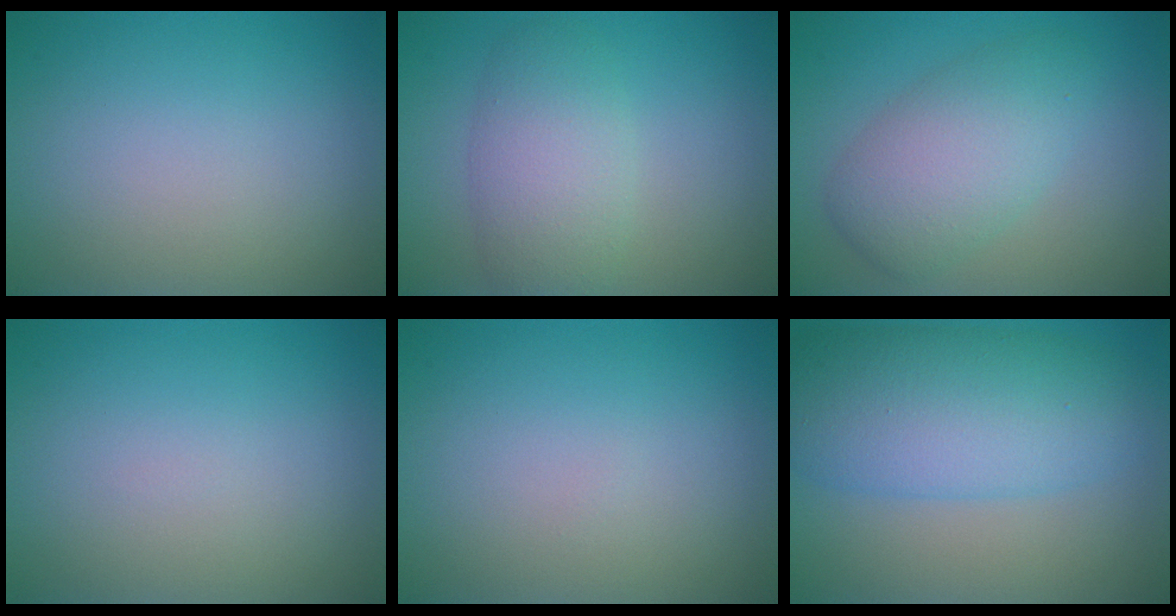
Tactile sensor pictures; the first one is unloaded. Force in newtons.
{"total": 4.4, "press": 4.4, "slide": 0.4}
{"total": 5.2, "press": 5.2, "slide": 0.3}
{"total": 0.0}
{"total": 0.0}
{"total": 8.4, "press": 8.4, "slide": 0.2}